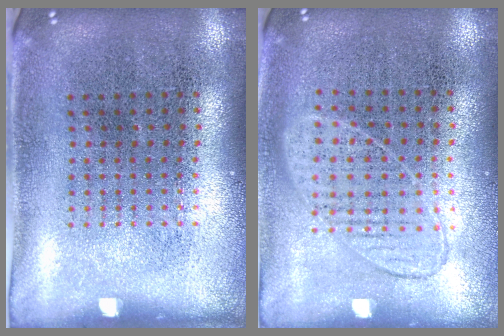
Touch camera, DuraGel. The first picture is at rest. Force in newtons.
{"total": 0.9, "press": 0.9, "slide": 0.4}